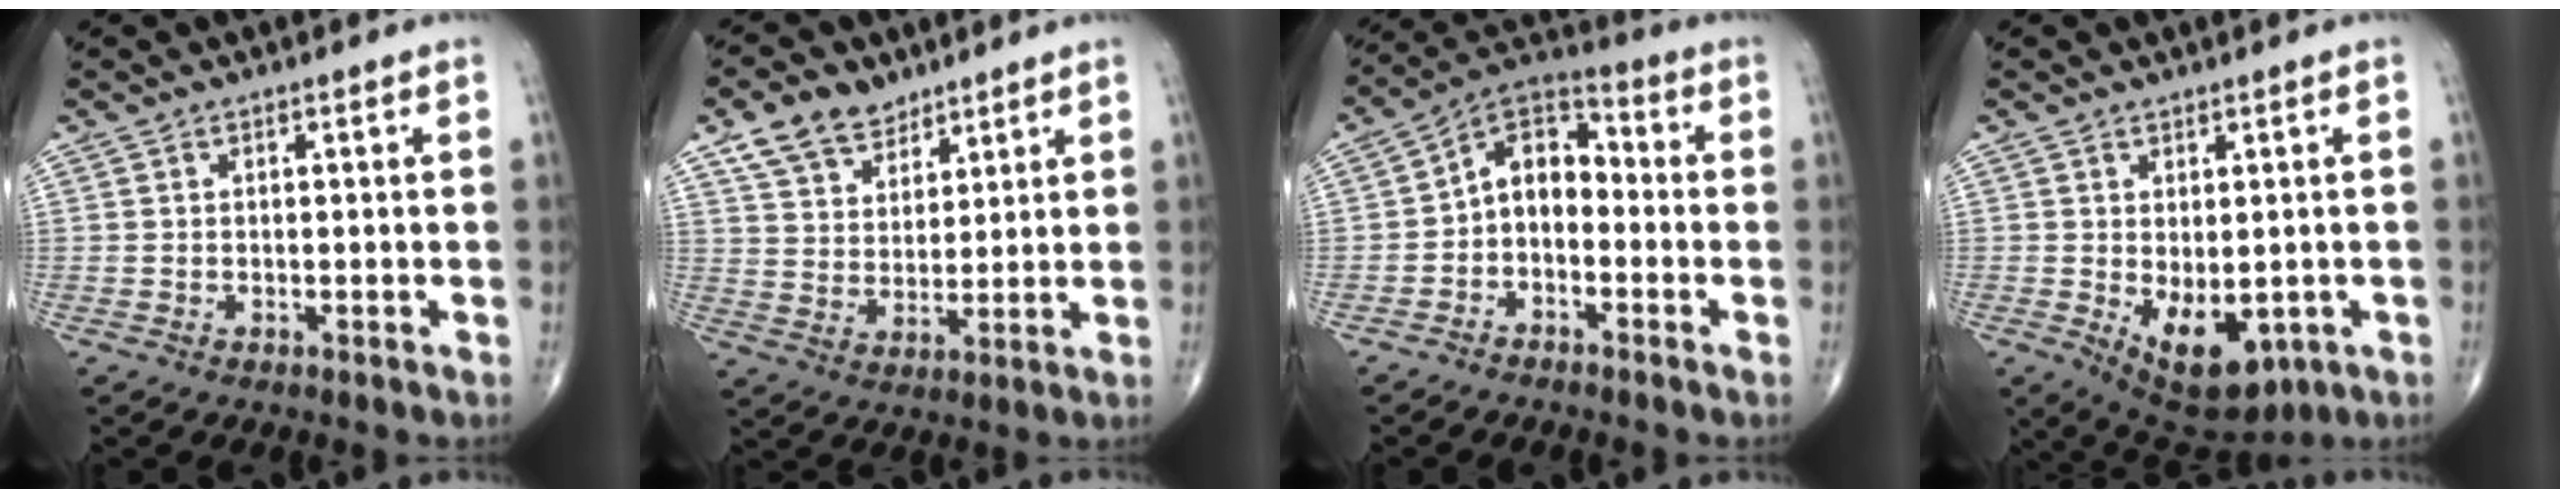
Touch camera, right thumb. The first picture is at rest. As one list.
[{"total": 9.3, "force": [6.2, 6.0, 3.6], "torque": [-0.041, -0.028, 0.117]}, {"total": 8.9, "force": [-1.8, 6.2, 6.2], "torque": [-0.077, 0.045, -0.051]}, {"total": 10.6, "force": [-2.5, 5.9, 8.4], "torque": [-0.104, -0.007, -0.015]}]